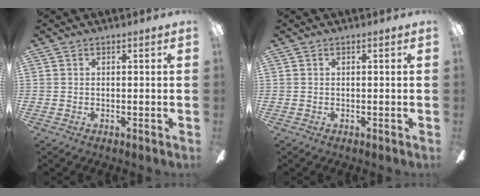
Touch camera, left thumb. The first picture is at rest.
{"total": 0.0}